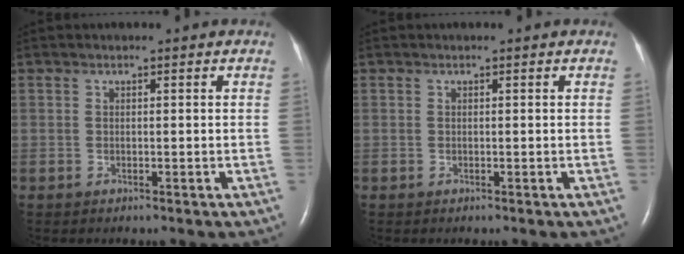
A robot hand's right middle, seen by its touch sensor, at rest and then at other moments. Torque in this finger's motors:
{"motor_torque": [0.00, 0.00, 0.00, 0.00]}